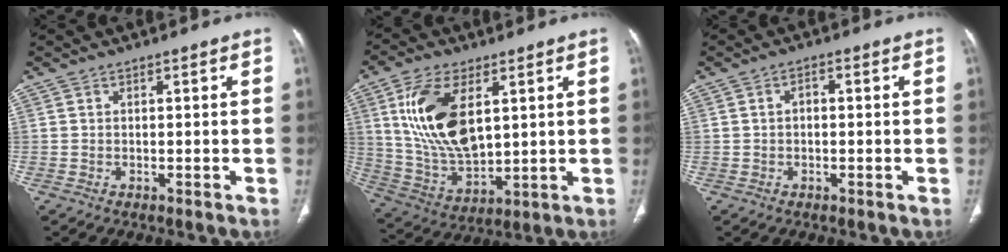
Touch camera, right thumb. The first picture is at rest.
{"total": 17.0, "force": [5.1, 8.8, 13.7], "torque": [-0.260, -0.020, 0.108]}
{"total": 1.7, "force": [0.0, 1.0, 1.3], "torque": [-0.021, 0.008, -0.004]}